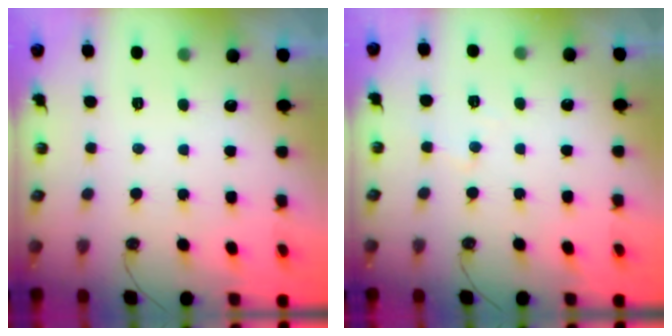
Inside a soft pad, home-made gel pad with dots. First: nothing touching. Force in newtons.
{"total": 4.4, "press": 4.3, "slide": 0.5}